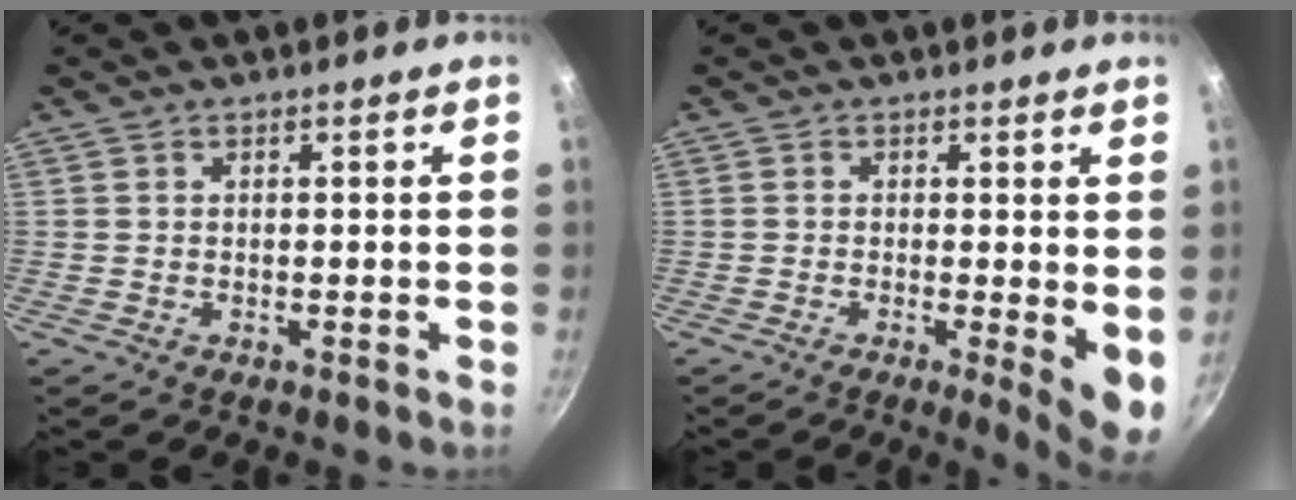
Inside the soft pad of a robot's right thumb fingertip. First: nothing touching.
{"total": 5.9, "force": [-0.3, 1.4, 5.7], "torque": [-0.075, -0.012, -0.004]}